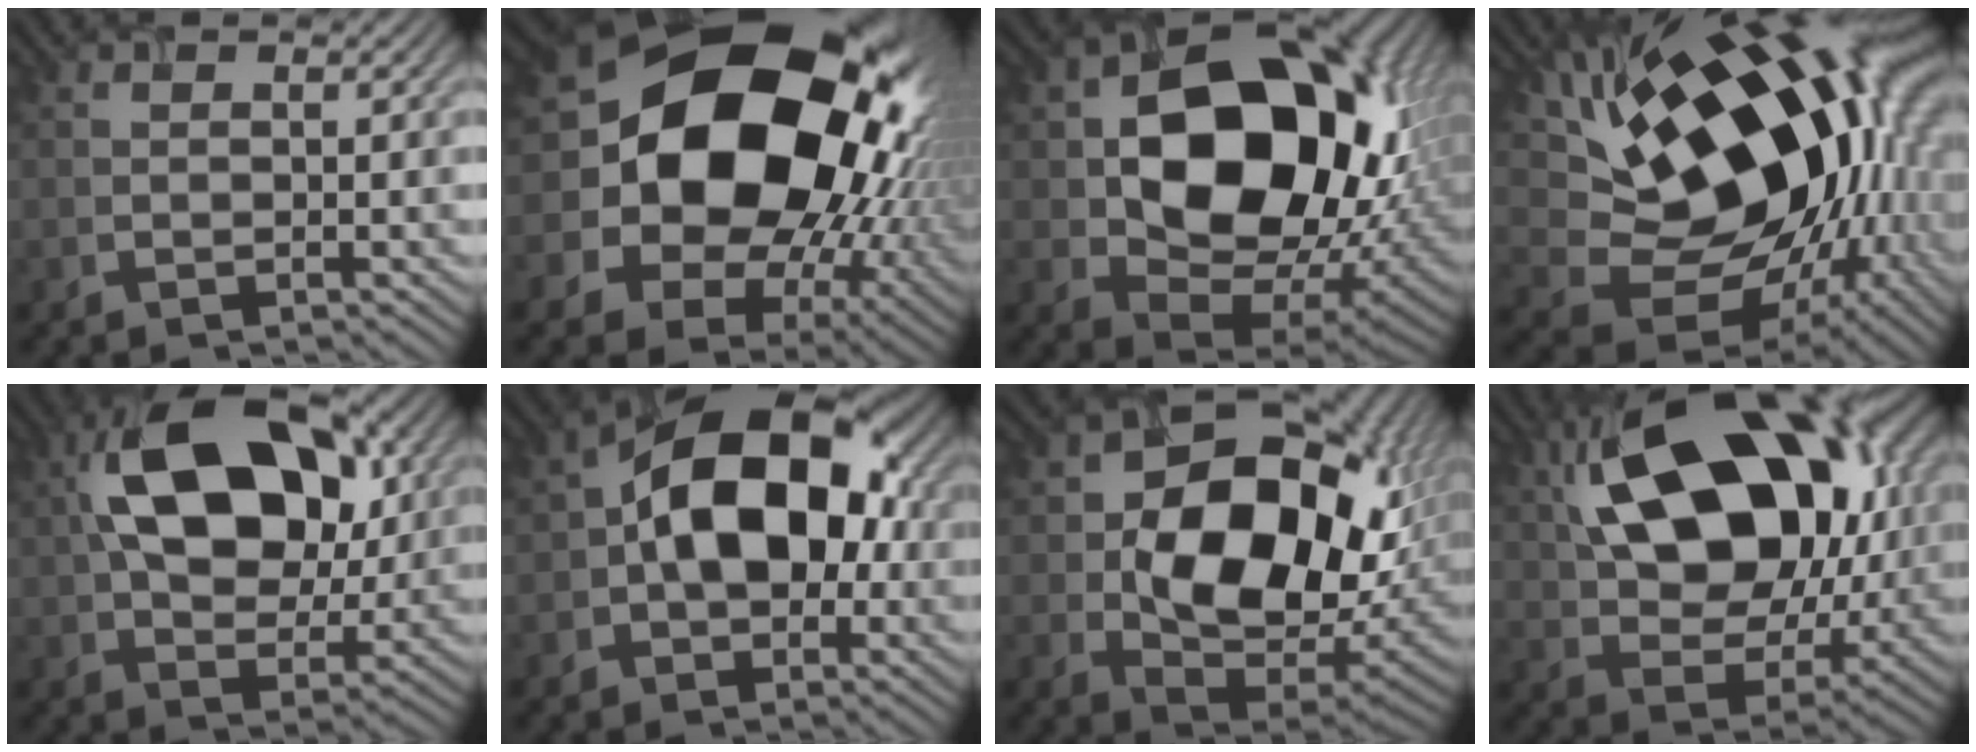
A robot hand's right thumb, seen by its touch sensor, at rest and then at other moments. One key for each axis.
{"total": 22.2, "fx": 3.3, "fy": 17.3, "fz": 13.5, "tx": -0.291, "ty": -0.020, "tz": 0.091}
{"total": 18.1, "fx": 2.0, "fy": 13.2, "fz": 12.2, "tx": -0.192, "ty": -0.032, "tz": 0.060}
{"total": 21.8, "fx": 4.2, "fy": 13.8, "fz": 16.4, "tx": -0.306, "ty": -0.004, "tz": 0.086}
{"total": 16.1, "fx": 4.0, "fy": 9.9, "fz": 12.0, "tx": -0.209, "ty": 0.030, "tz": 0.052}
{"total": 14.3, "fx": 0.8, "fy": 9.2, "fz": 11.0, "tx": -0.160, "ty": 0.025, "tz": 0.005}
{"total": 17.3, "fx": 1.1, "fy": 11.9, "fz": 12.5, "tx": -0.196, "ty": -0.029, "tz": 0.033}
{"total": 19.5, "fx": 5.8, "fy": 12.4, "fz": 13.8, "tx": -0.260, "ty": 0.017, "tz": 0.106}